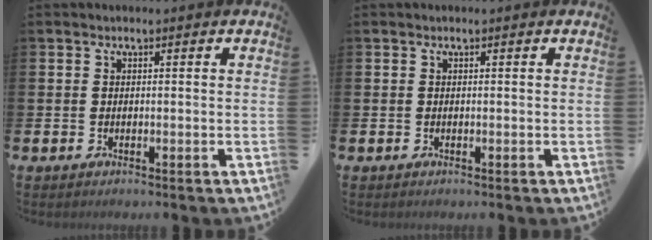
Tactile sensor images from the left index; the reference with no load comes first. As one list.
[{"total": 0.0}]